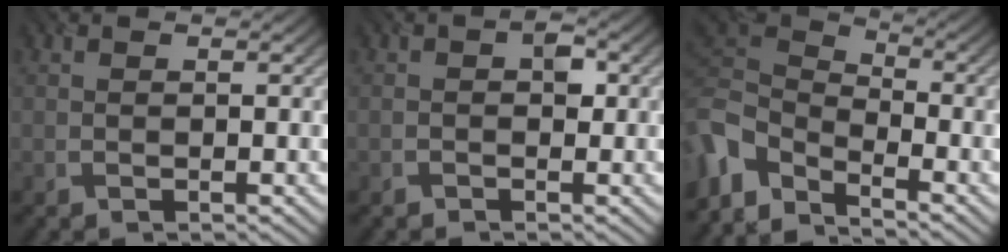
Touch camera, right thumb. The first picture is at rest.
{"total": 1.5, "force": [-0.1, 1.1, 1.0], "torque": [-0.011, -0.001, -0.003]}
{"total": 6.3, "force": [-4.0, 3.0, 3.9], "torque": [-0.092, -0.001, -0.101]}